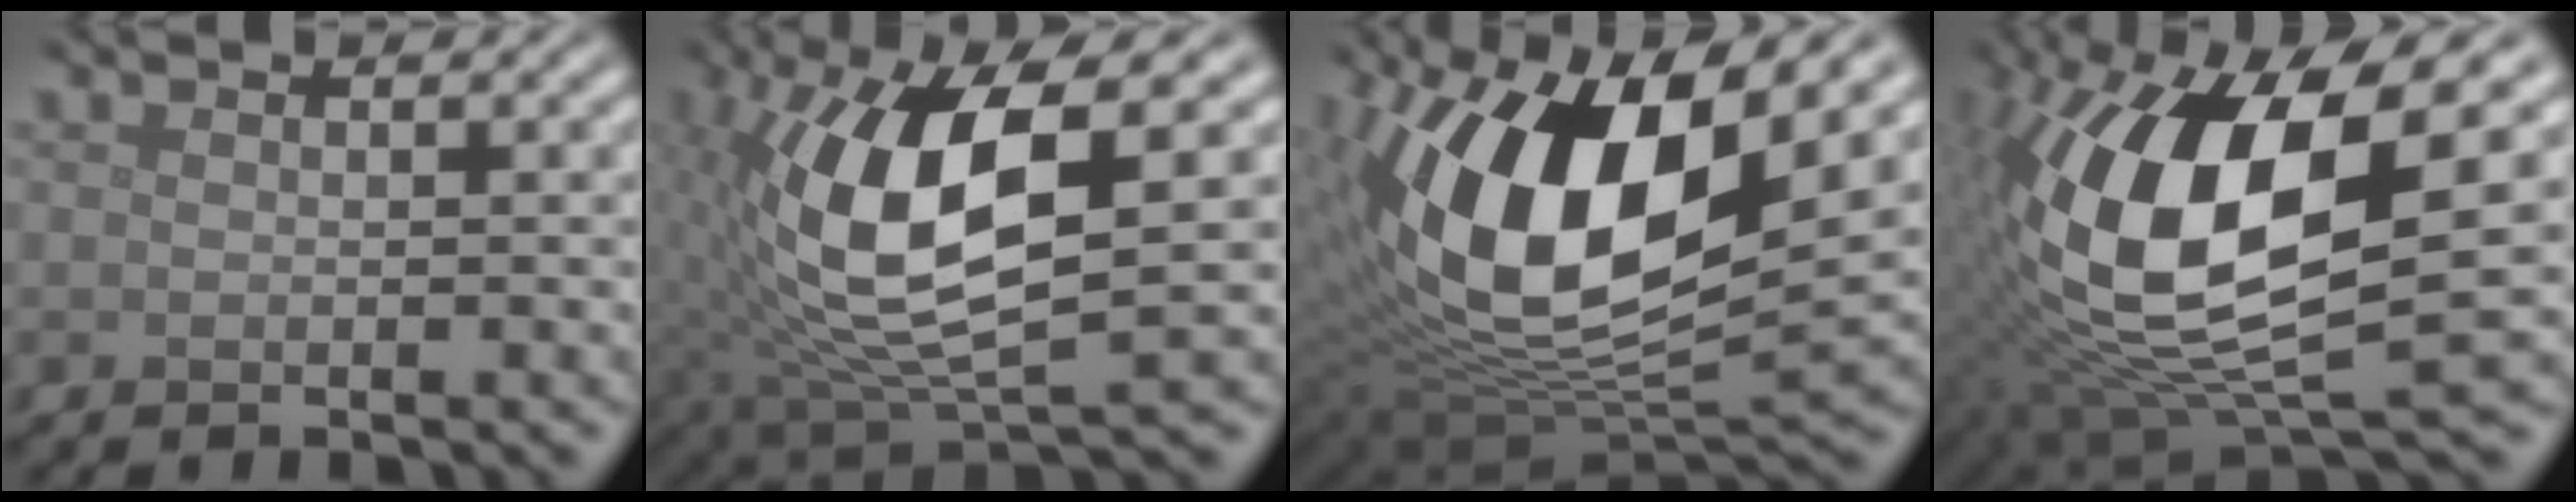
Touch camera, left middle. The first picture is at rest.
{"total": 10.7, "force": [1.3, 3.9, 9.9], "torque": [-0.198, -0.005, 0.029]}
{"total": 14.6, "force": [4.1, 6.4, 12.4], "torque": [-0.229, 0.000, 0.070]}
{"total": 14.7, "force": [1.2, 6.1, 13.3], "torque": [-0.277, -0.020, 0.019]}